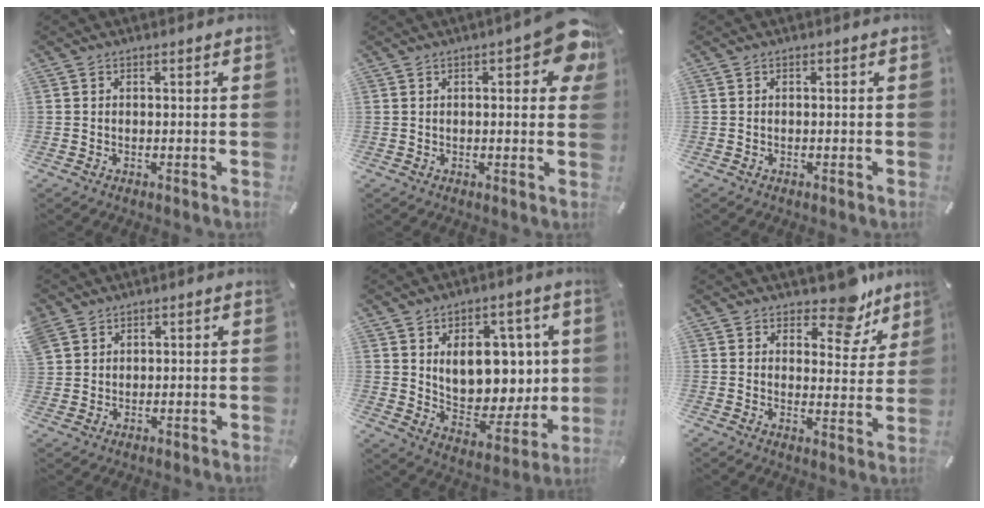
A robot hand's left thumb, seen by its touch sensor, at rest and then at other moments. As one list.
[{"total": 9.6, "force": [3.8, 3.2, 8.2], "torque": [-0.099, -0.017, 0.058]}, {"total": 0.0}, {"total": 3.8, "force": [2.6, 2.8, 0.3], "torque": [-0.015, -0.002, 0.051]}, {"total": 13.3, "force": [4.4, 9.7, 8.0], "torque": [-0.106, -0.029, 0.088]}, {"total": 10.9, "force": [8.9, 4.8, 4.1], "torque": [-0.033, -0.074, 0.153]}]